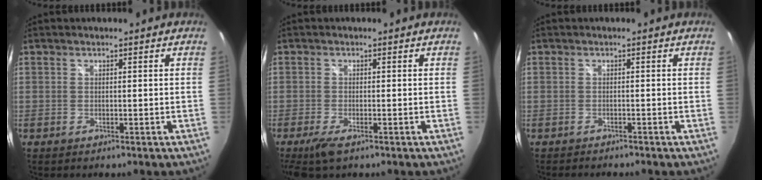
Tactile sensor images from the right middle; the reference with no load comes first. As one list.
[{"total": 4.3, "force": [-2.8, 0.9, 3.1], "torque": [-0.072, -0.017, -0.051]}, {"total": 2.3, "force": [-2.2, 0.4, 0.6], "torque": [-0.018, -0.015, -0.037]}]